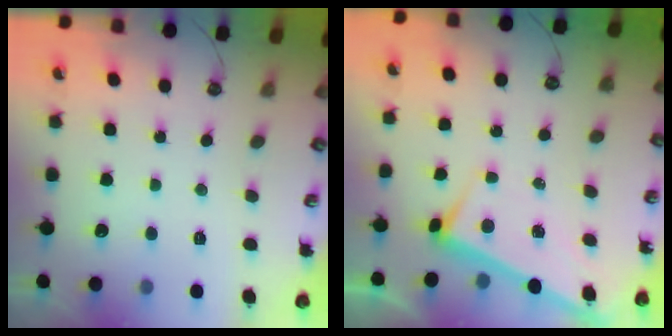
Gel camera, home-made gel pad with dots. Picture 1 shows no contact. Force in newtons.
{"total": 2.9, "press": 2.9, "slide": 0.2}